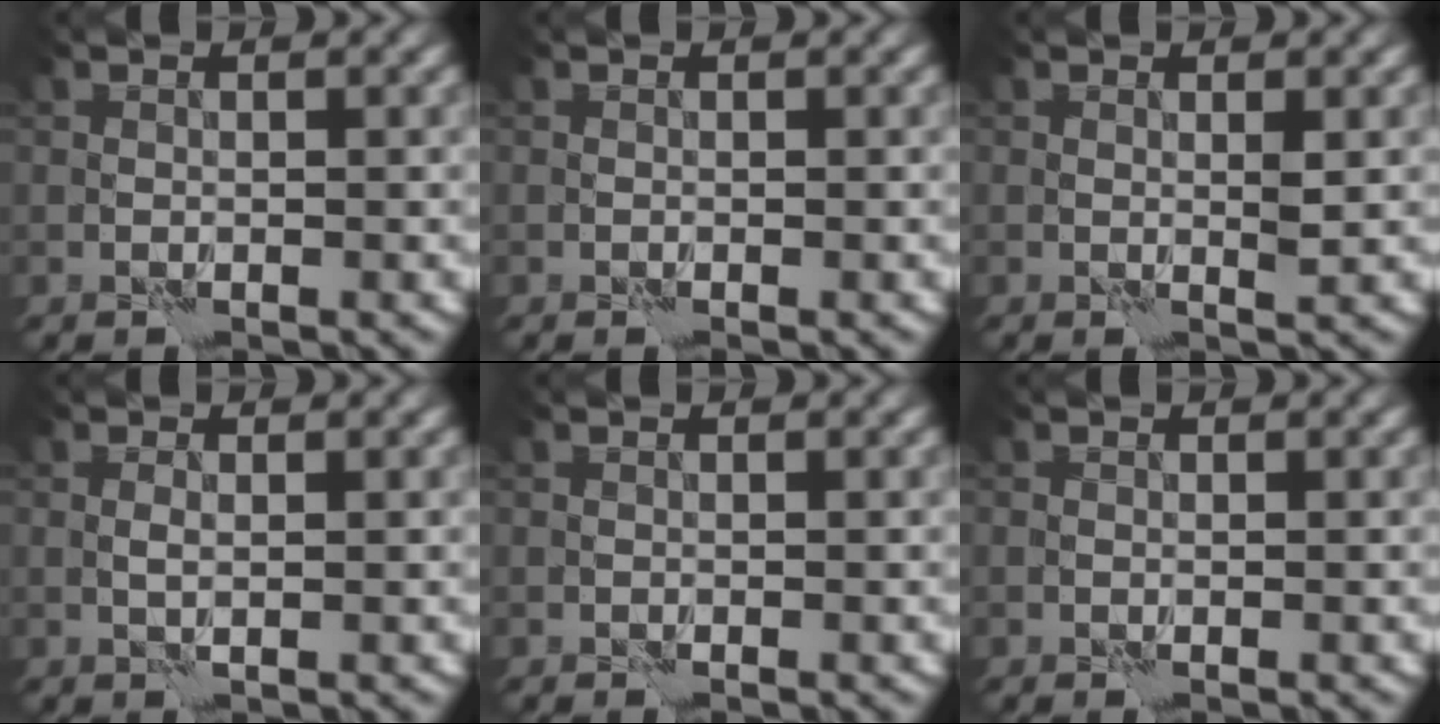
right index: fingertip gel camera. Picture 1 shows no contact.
{"total": 0.0}
{"total": 1.1, "force": [0.5, 0.1, 0.9], "torque": [-0.013, -0.005, 0.009]}
{"total": 0.7, "force": [0.4, 0.0, 0.6], "torque": [-0.015, -0.003, 0.007]}
{"total": 0.0}
{"total": 0.0}